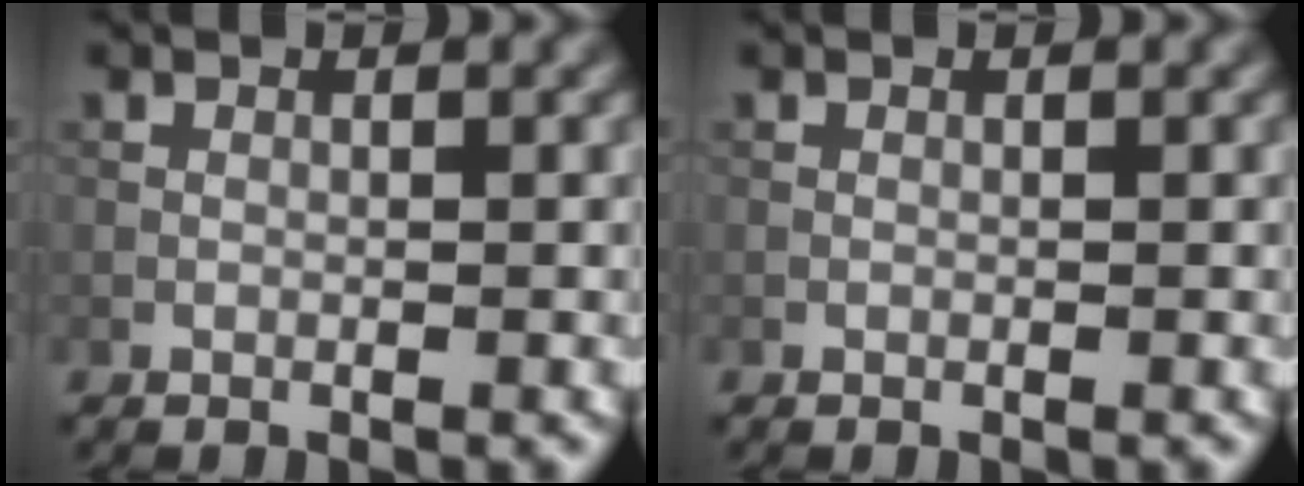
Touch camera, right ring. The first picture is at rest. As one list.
[{"total": 0.0}]